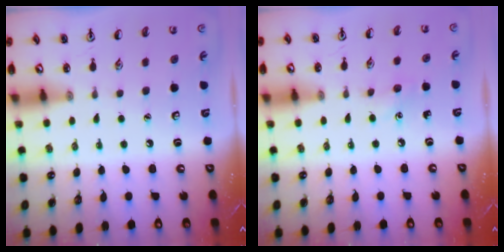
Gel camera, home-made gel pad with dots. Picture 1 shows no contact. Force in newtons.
{"total": 5.3, "press": 5.2, "slide": 1.2}